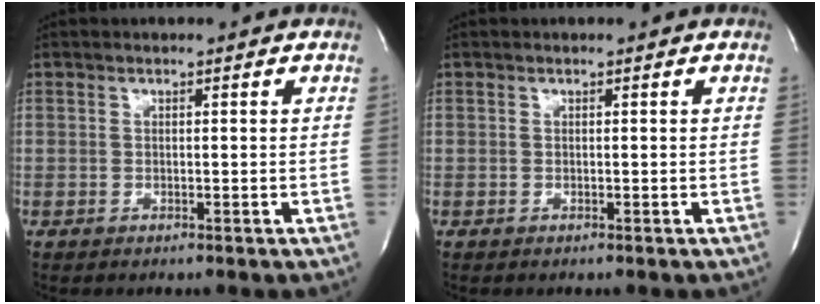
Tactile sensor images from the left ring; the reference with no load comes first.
{"total": 0.0}